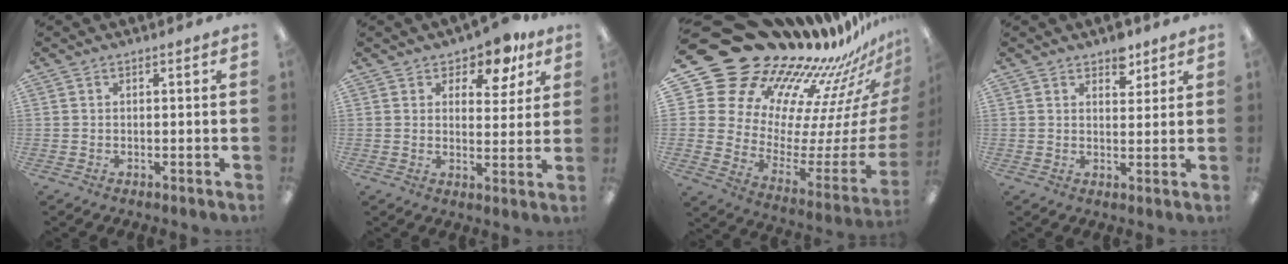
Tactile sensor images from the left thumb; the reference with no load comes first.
{"total": 7.2, "force": [5.3, 3.5, 3.3], "torque": [-0.038, -0.034, 0.089]}
{"total": 29.4, "force": [24.8, 12.8, 9.4], "torque": [-0.107, -0.248, 0.488]}
{"total": 5.0, "force": [3.6, 2.7, 2.2], "torque": [-0.010, -0.020, 0.059]}